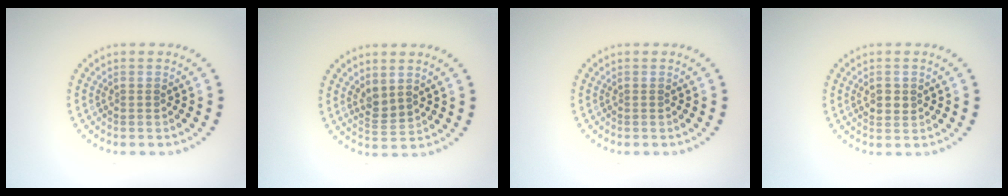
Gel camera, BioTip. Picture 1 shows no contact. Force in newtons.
{"total": 2.0, "press": 1.6, "slide": 1.1}
{"total": 0.0}
{"total": 1.6, "press": 1.6, "slide": 0.3}